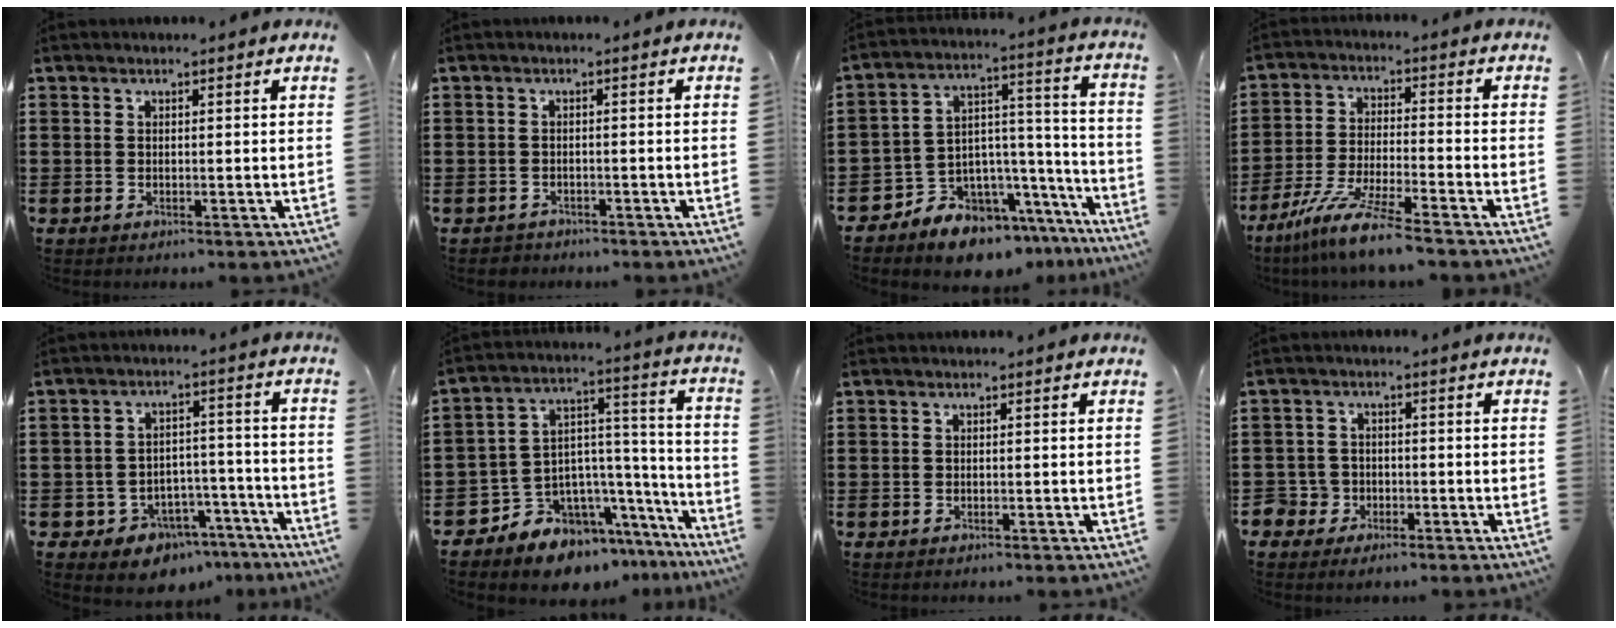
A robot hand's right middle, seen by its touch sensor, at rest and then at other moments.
{"total": 1.1, "force": [-1.0, 0.4, -0.1], "torque": [-0.002, 0.001, -0.024]}
{"total": 8.0, "force": [-7.2, 3.5, 0.4], "torque": [-0.014, 0.000, -0.136]}
{"total": 8.9, "force": [-7.5, -0.4, 4.7], "torque": [-0.101, -0.011, -0.149]}
{"total": 5.6, "force": [-4.6, 3.0, 1.0], "torque": [-0.023, 0.026, -0.087]}
{"total": 7.8, "force": [-6.5, 4.3, 1.0], "torque": [-0.044, -0.007, -0.125]}
{"total": 0.0}
{"total": 3.0, "force": [-1.7, 2.4, 0.4], "torque": [-0.017, 0.004, -0.037]}